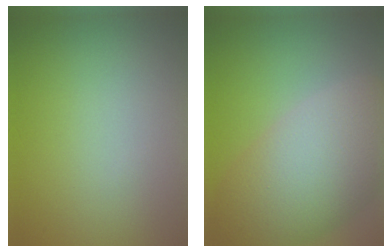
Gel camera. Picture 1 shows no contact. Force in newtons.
{"total": 9.8, "press": 9.8, "slide": 0.3}